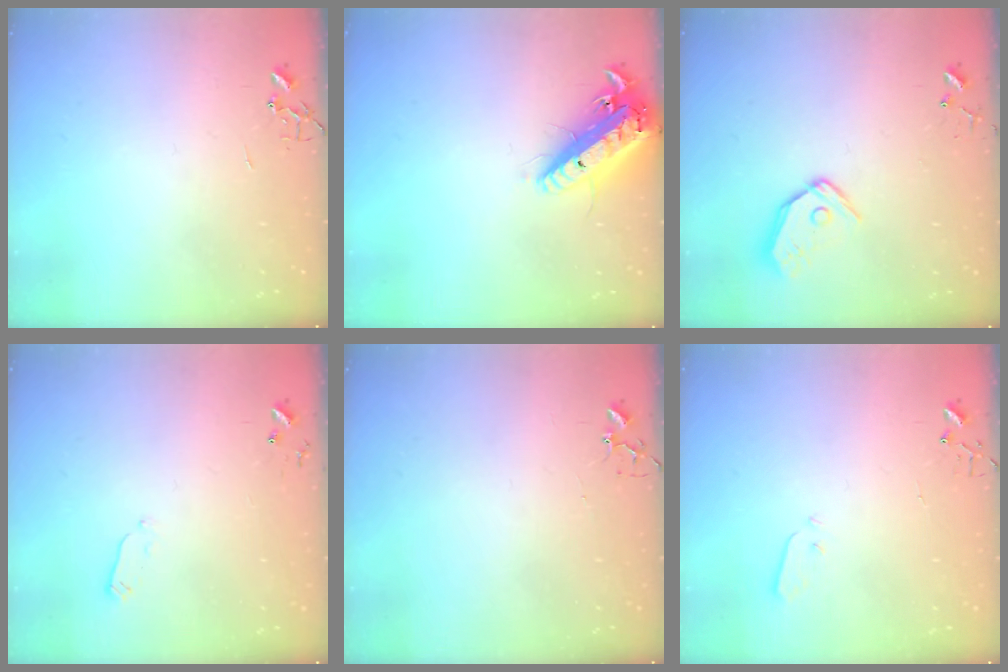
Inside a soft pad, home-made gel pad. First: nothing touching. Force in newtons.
{"total": 16.4, "press": 16.0, "slide": 3.4}
{"total": 10.4, "press": 10.4, "slide": 1.2}
{"total": 3.5, "press": 3.4, "slide": 0.9}
{"total": 3.9, "press": 3.8, "slide": 0.6}
{"total": 2.9, "press": 2.9, "slide": 0.1}